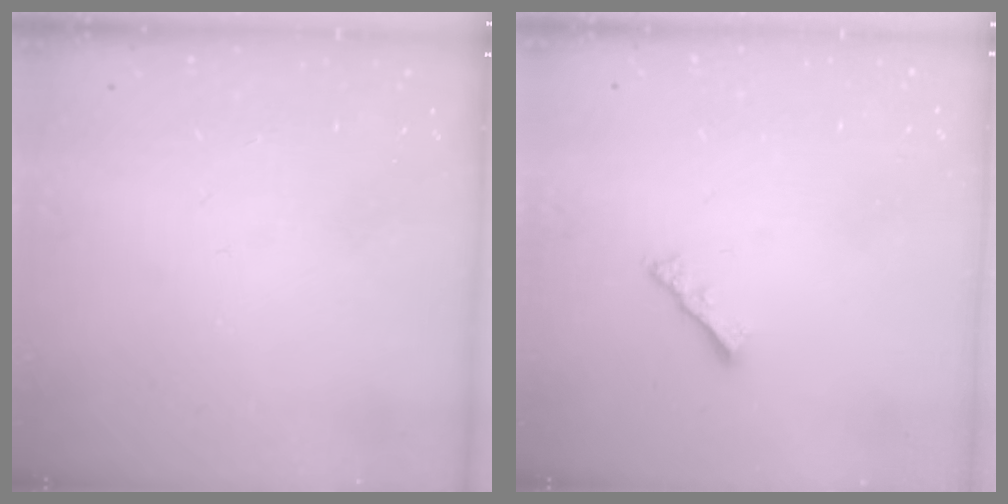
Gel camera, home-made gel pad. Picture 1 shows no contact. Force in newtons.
{"total": 2.5, "press": 2.4, "slide": 0.5}